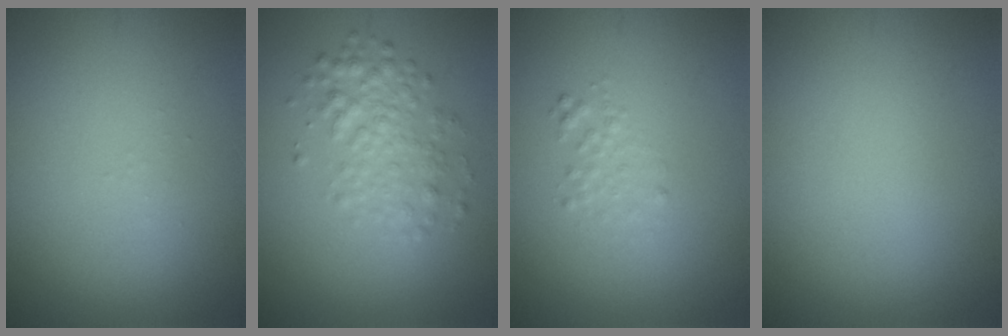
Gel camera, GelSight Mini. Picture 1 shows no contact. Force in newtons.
{"total": 3.2, "press": 3.2, "slide": 0.1}
{"total": 1.2, "press": 1.2, "slide": 0.0}
{"total": 0.0}